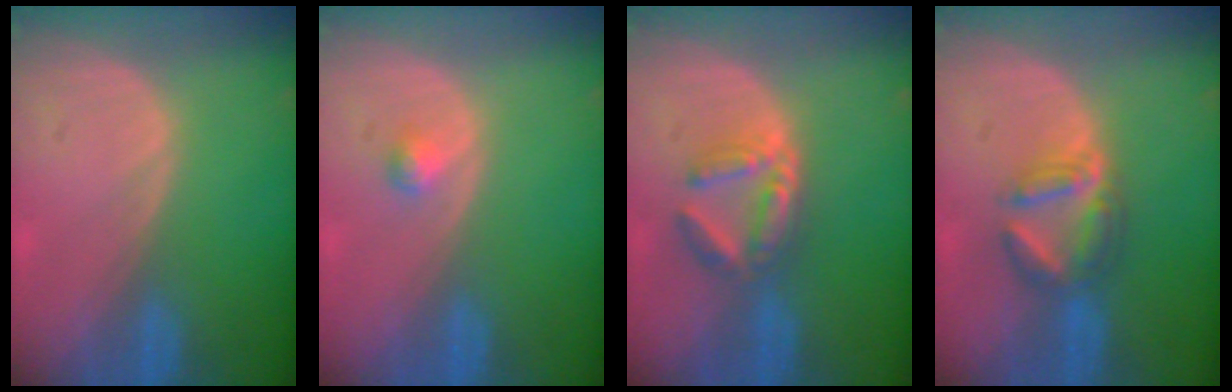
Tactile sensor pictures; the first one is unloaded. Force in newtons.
{"total": 1.3, "press": 1.2, "slide": 0.1}
{"total": 5.6, "press": 5.4, "slide": 1.3}
{"total": 5.8, "press": 5.5, "slide": 1.9}